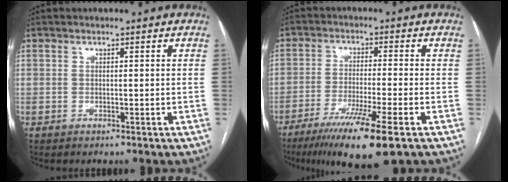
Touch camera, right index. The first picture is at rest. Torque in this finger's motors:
{"motor_torque": [1.40, -0.73, 0.81, 0.19]}